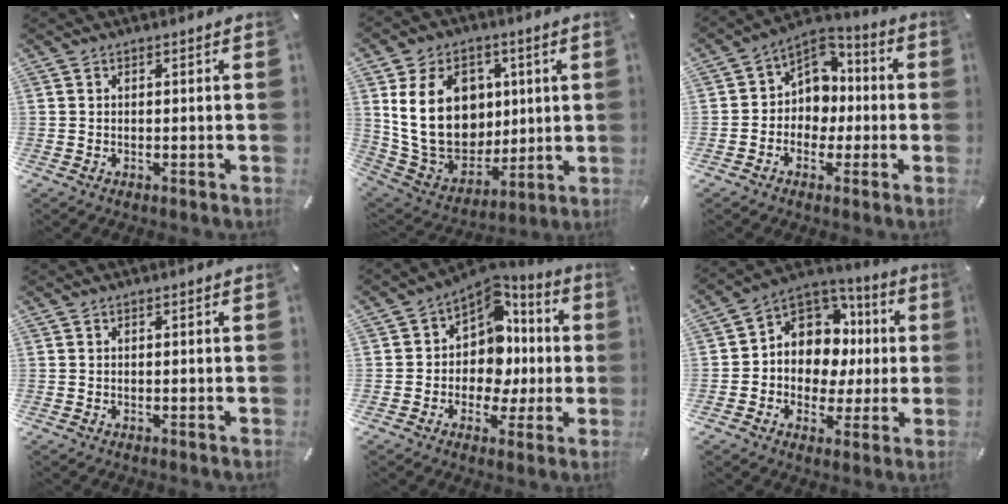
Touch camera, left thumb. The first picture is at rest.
{"total": 20.2, "force": [4.0, 15.9, 11.8], "torque": [-0.217, -0.018, 0.078]}
{"total": 8.4, "force": [-0.8, 7.8, 2.8], "torque": [-0.048, 0.006, -0.013]}
{"total": 0.0}
{"total": 11.7, "force": [1.6, 10.1, 5.7], "torque": [-0.091, -0.022, 0.040]}
{"total": 11.0, "force": [1.7, 10.2, 3.8], "torque": [-0.067, -0.021, 0.041]}